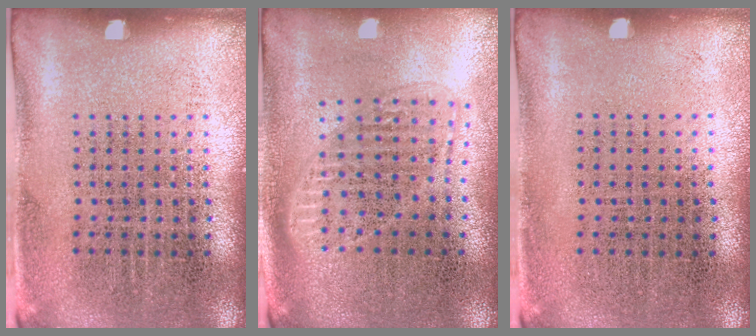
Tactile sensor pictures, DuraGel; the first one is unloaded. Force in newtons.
{"total": 1.7, "press": 1.4, "slide": 0.9}
{"total": 0.0}